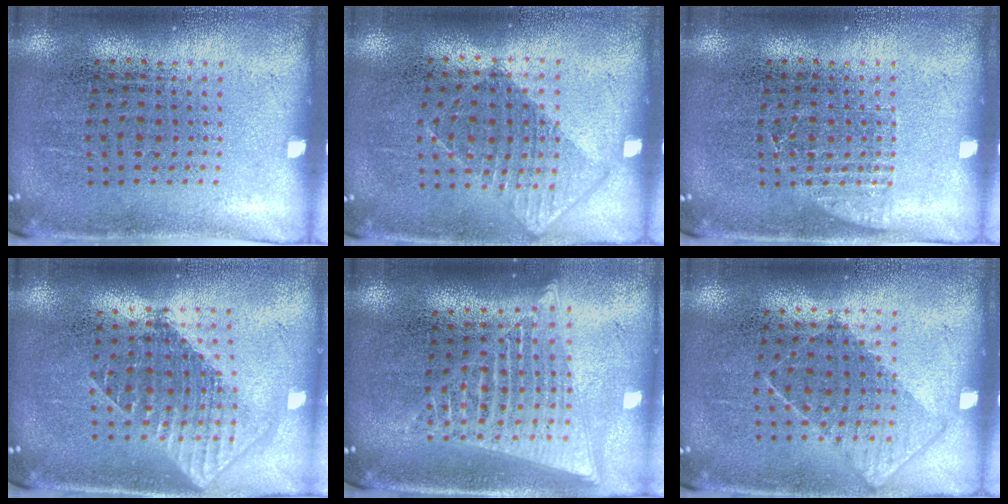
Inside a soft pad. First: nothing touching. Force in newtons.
{"total": 0.8, "press": 0.8, "slide": 0.4}
{"total": 1.1, "press": 1.1, "slide": 0.2}
{"total": 1.8, "press": 1.5, "slide": 1.0}
{"total": 1.9, "press": 1.7, "slide": 1.0}
{"total": 0.9, "press": 0.7, "slide": 0.5}